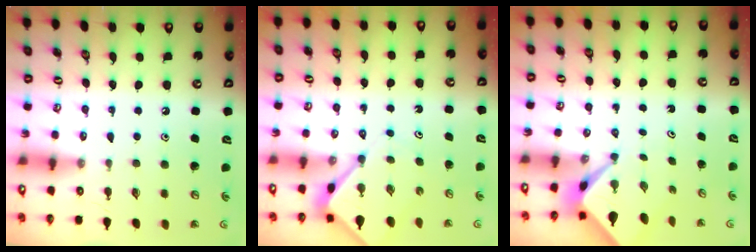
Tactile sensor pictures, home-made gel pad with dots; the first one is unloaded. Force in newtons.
{"total": 6.4, "press": 6.3, "slide": 0.8}
{"total": 2.3, "press": 2.3, "slide": 0.2}